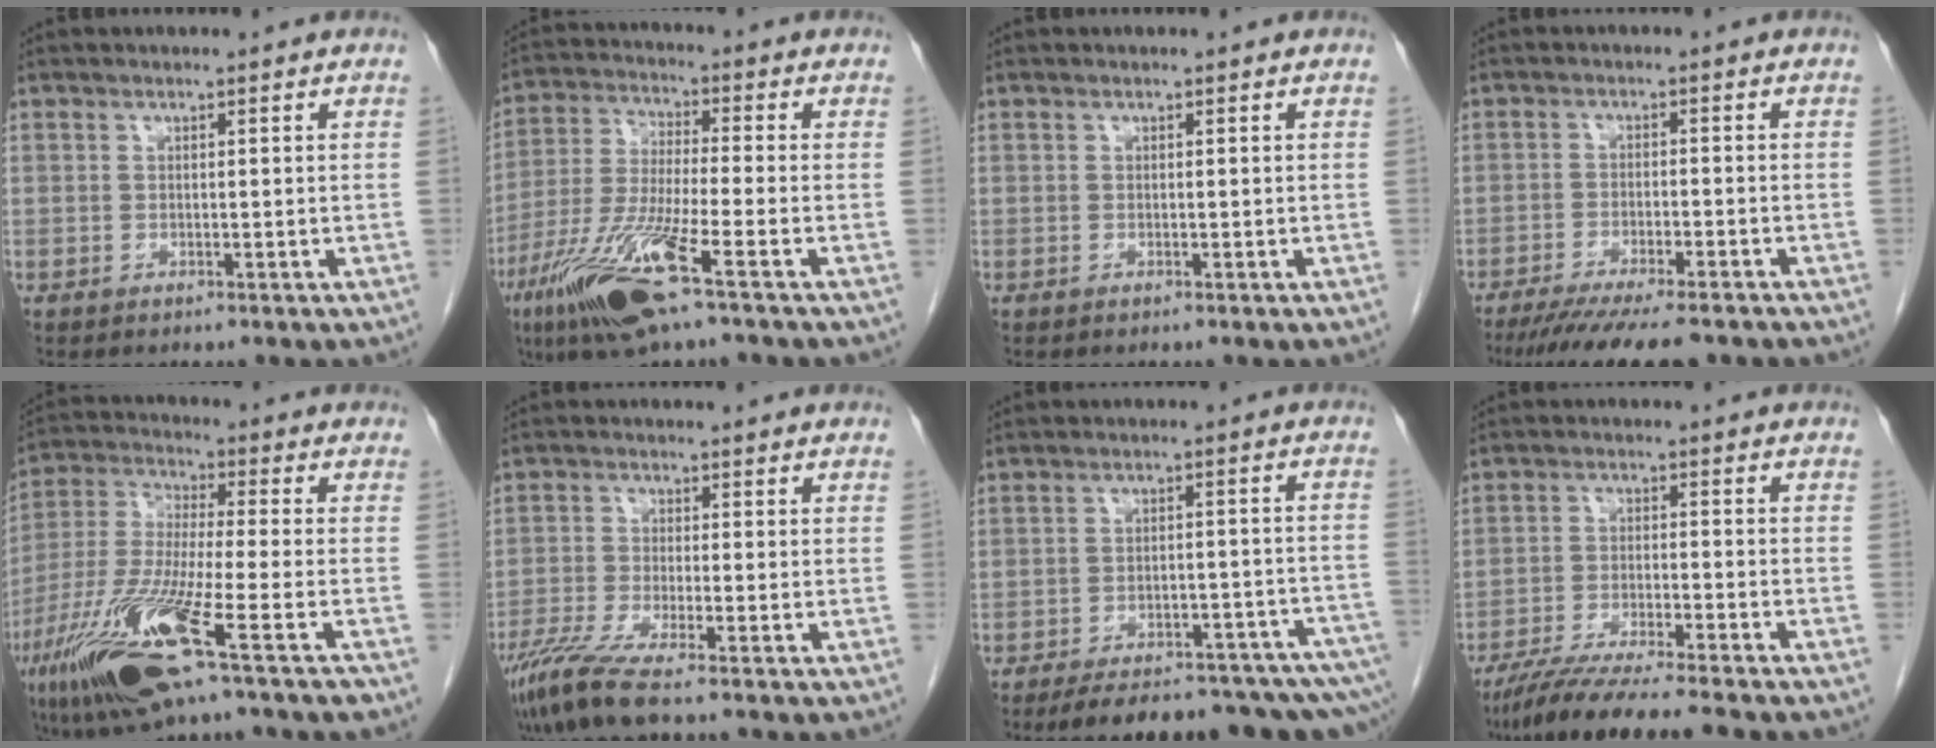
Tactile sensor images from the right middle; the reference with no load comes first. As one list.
[{"total": 13.5, "force": [-7.2, 0.6, 11.4], "torque": [-0.241, -0.029, -0.138]}, {"total": 0.0}, {"total": 11.8, "force": [-9.6, 1.5, 6.6], "torque": [-0.097, -0.023, -0.146]}, {"total": 16.7, "force": [-8.3, 0.9, 14.5], "torque": [-0.319, -0.039, -0.159]}, {"total": 6.7, "force": [-5.0, -0.4, 4.4], "torque": [-0.088, -0.023, -0.096]}, {"total": 20.4, "force": [-17.5, 3.6, 9.9], "torque": [-0.096, 0.009, -0.219]}, {"total": 11.5, "force": [-9.9, -0.8, 5.9], "torque": [-0.082, -0.031, -0.159]}]